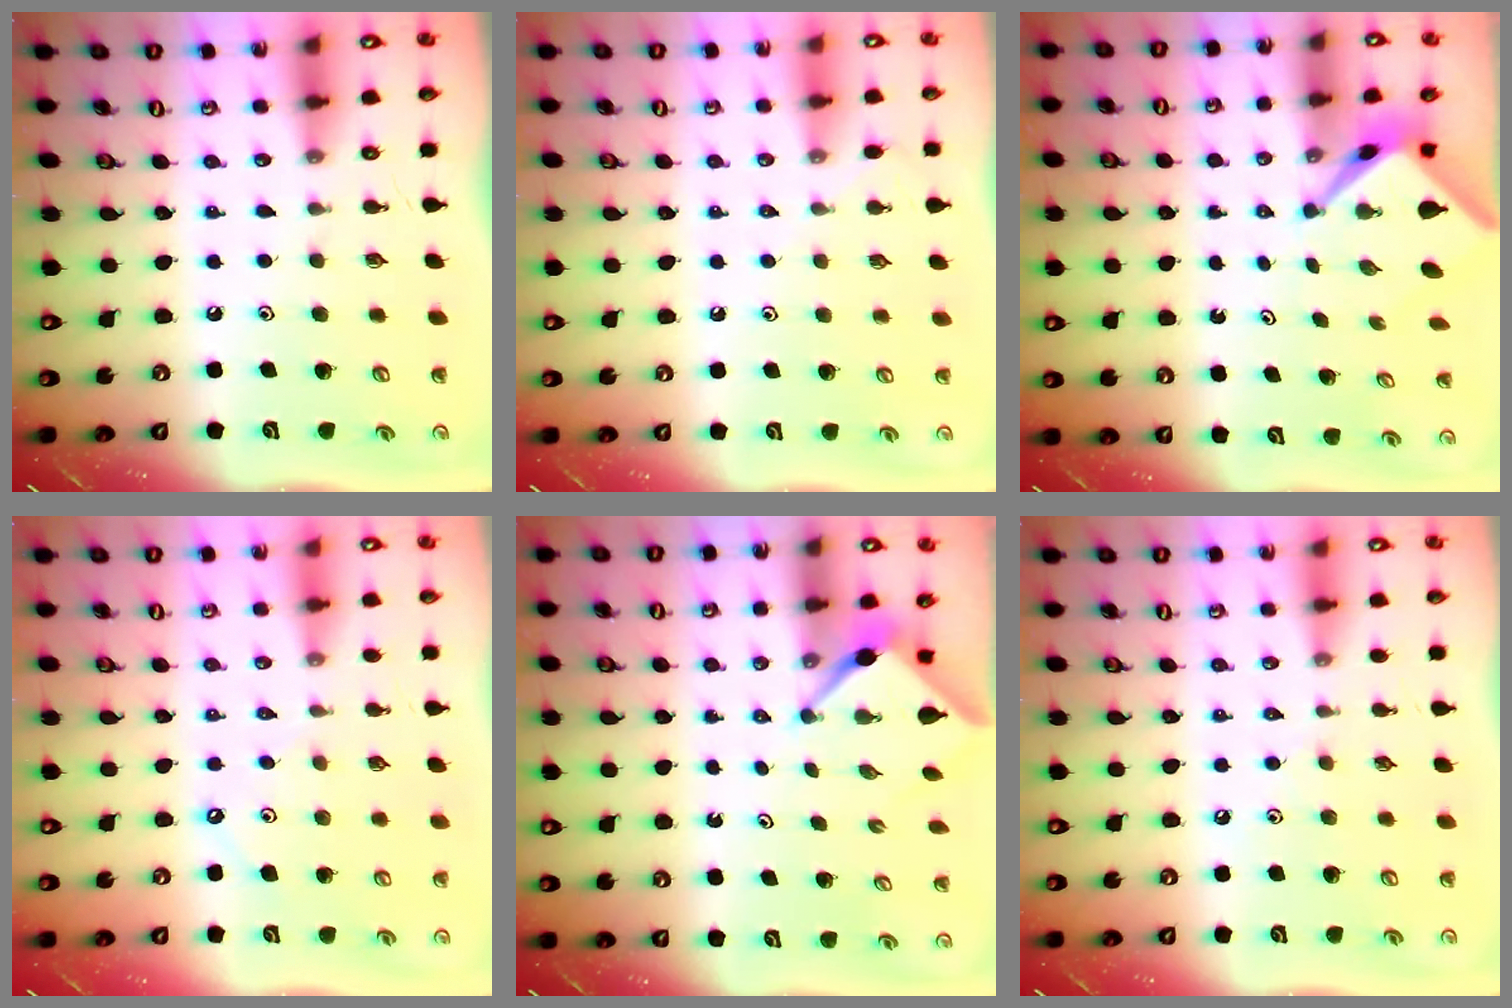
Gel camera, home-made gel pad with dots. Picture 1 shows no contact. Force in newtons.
{"total": 2.9, "press": 2.9, "slide": 0.6}
{"total": 3.3, "press": 3.3, "slide": 0.1}
{"total": 3.6, "press": 3.6, "slide": 0.6}
{"total": 2.5, "press": 2.5, "slide": 0.3}
{"total": 2.4, "press": 2.3, "slide": 0.5}